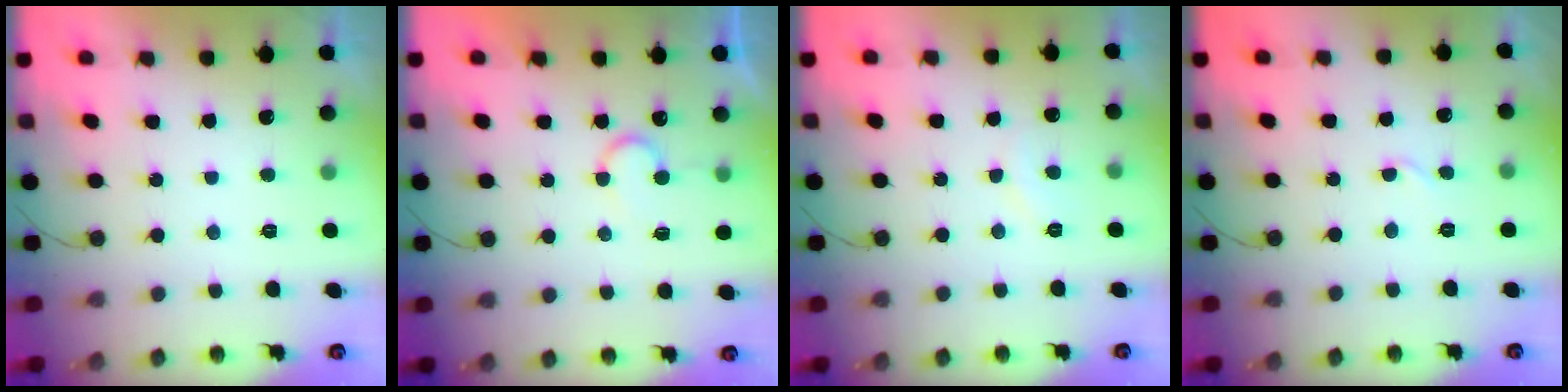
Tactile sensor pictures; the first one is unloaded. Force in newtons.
{"total": 7.3, "press": 7.3, "slide": 0.3}
{"total": 6.1, "press": 6.1, "slide": 0.5}
{"total": 2.7, "press": 2.7, "slide": 0.3}